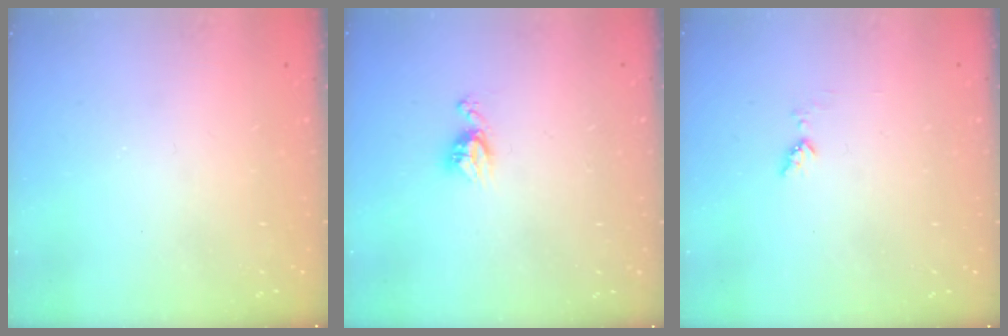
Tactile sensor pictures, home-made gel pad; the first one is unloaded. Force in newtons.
{"total": 5.2, "press": 5.2, "slide": 0.6}
{"total": 4.4, "press": 4.4, "slide": 0.5}